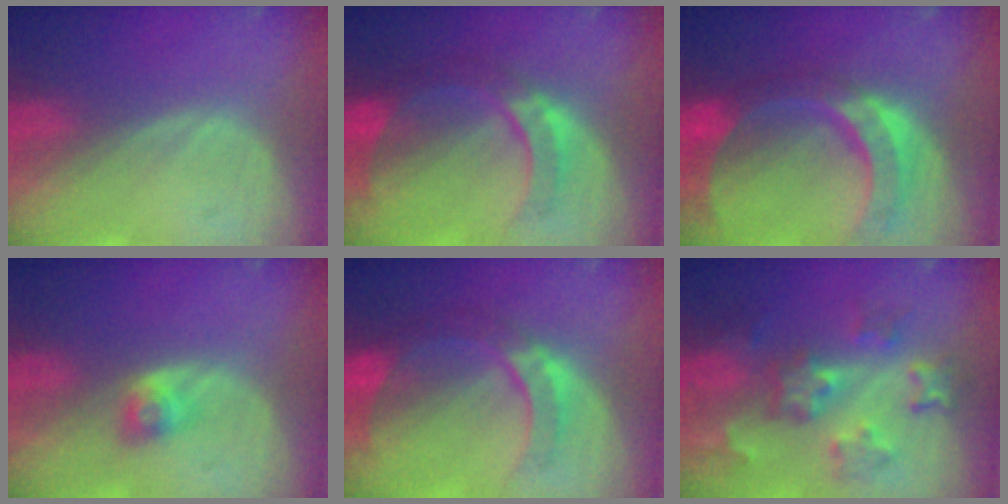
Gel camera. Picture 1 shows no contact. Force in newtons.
{"total": 7.4, "press": 7.3, "slide": 1.0}
{"total": 11.3, "press": 9.5, "slide": 6.0}
{"total": 2.7, "press": 2.4, "slide": 1.3}
{"total": 7.4, "press": 7.3, "slide": 1.0}
{"total": 8.3, "press": 7.7, "slide": 3.1}